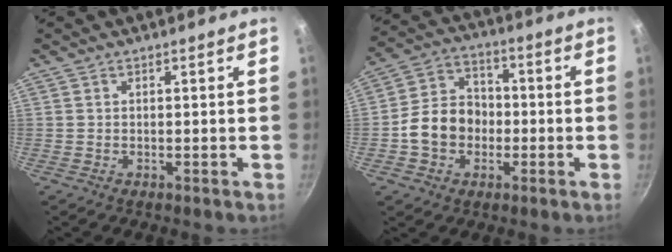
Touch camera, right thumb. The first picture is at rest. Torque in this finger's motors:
{"motor_torque": [0.83, 2.02, 0.71, -0.91, 0.19]}